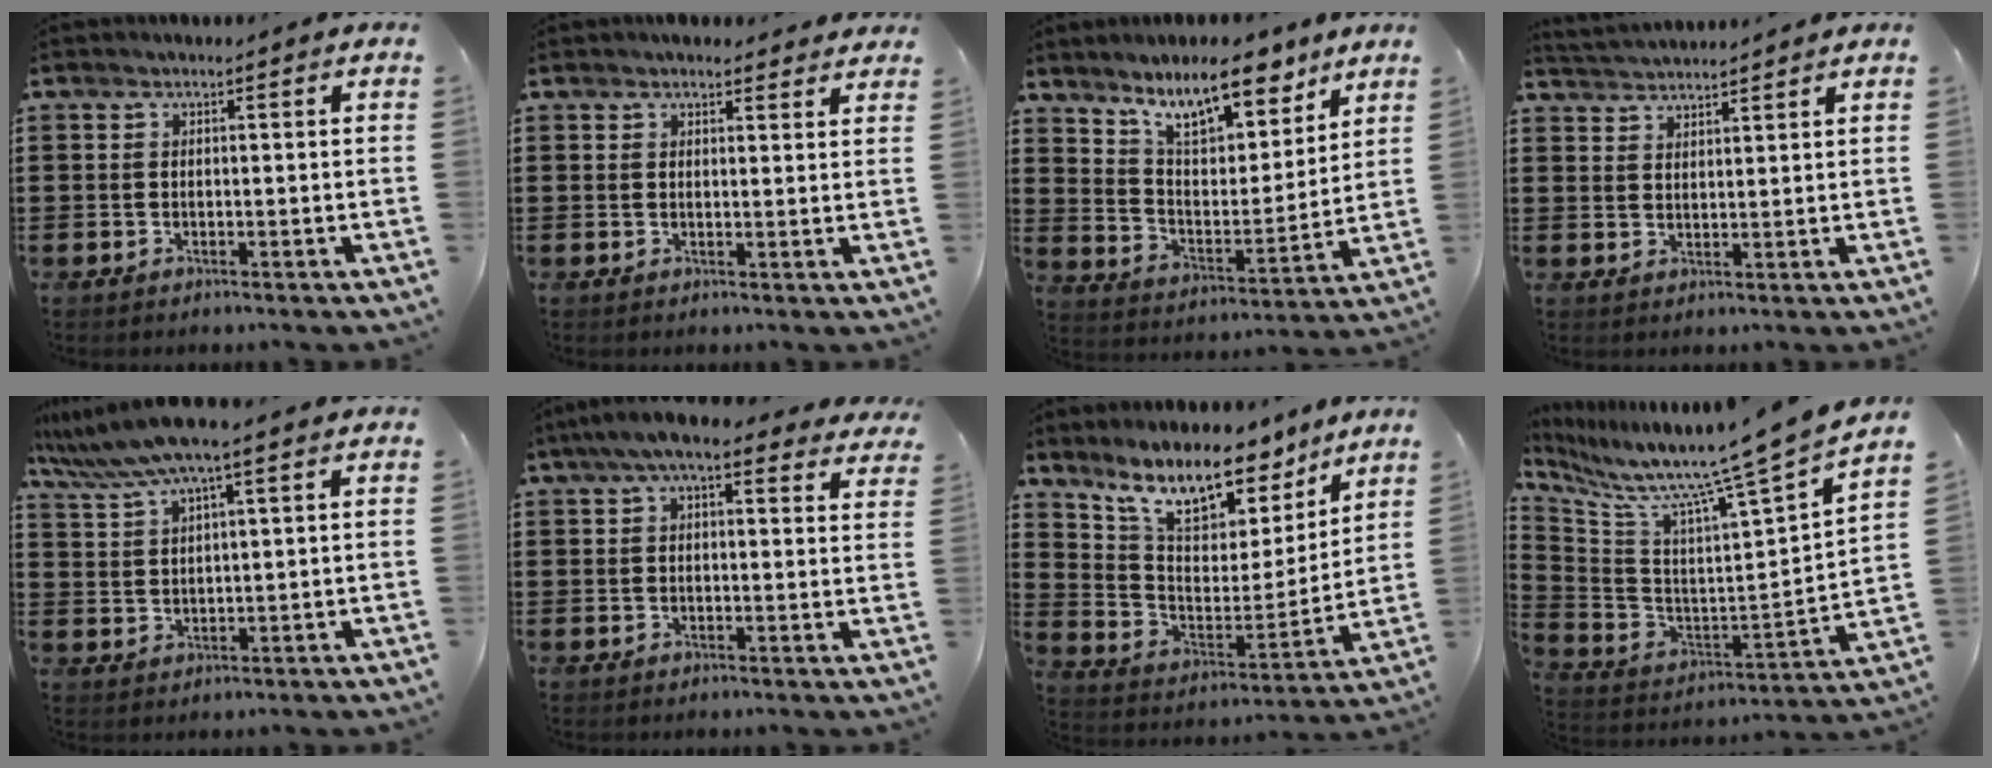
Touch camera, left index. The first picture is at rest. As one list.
[{"total": 2.3, "force": [2.2, 0.5, 0.3], "torque": [-0.003, -0.004, 0.041]}, {"total": 11.3, "force": [8.9, 3.5, 6.0], "torque": [-0.112, -0.038, 0.157]}, {"total": 2.7, "force": [2.7, -0.2, -0.2], "torque": [-0.004, -0.007, 0.052]}, {"total": 6.8, "force": [4.8, 0.2, 4.8], "torque": [-0.112, -0.016, 0.083]}, {"total": 6.5, "force": [4.7, 1.5, 4.2], "torque": [-0.095, -0.002, 0.084]}, {"total": 11.1, "force": [9.1, 3.6, 5.2], "torque": [-0.125, -0.054, 0.164]}, {"total": 9.3, "force": [8.2, -2.4, 3.8], "torque": [-0.098, -0.091, 0.116]}]